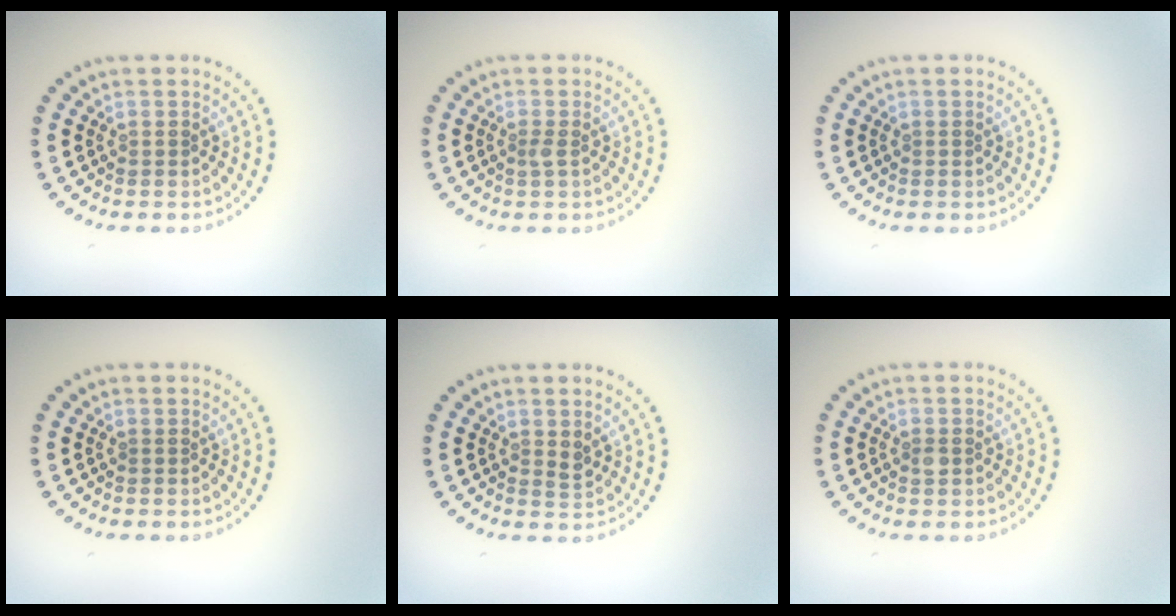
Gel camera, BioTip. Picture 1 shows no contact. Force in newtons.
{"total": 0.6, "press": 0.5, "slide": 0.3}
{"total": 0.0}
{"total": 0.0}
{"total": 1.0, "press": 0.9, "slide": 0.3}
{"total": 0.9, "press": 0.9, "slide": 0.2}